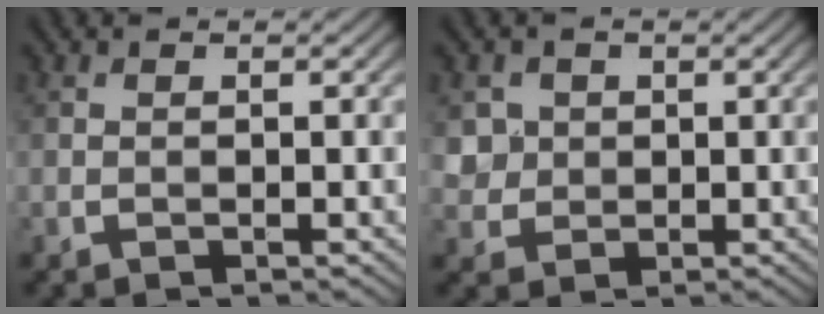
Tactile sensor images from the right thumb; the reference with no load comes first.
{"total": 3.3, "force": [1.0, 3.1, 0.7], "torque": [-0.032, -0.013, 0.029]}